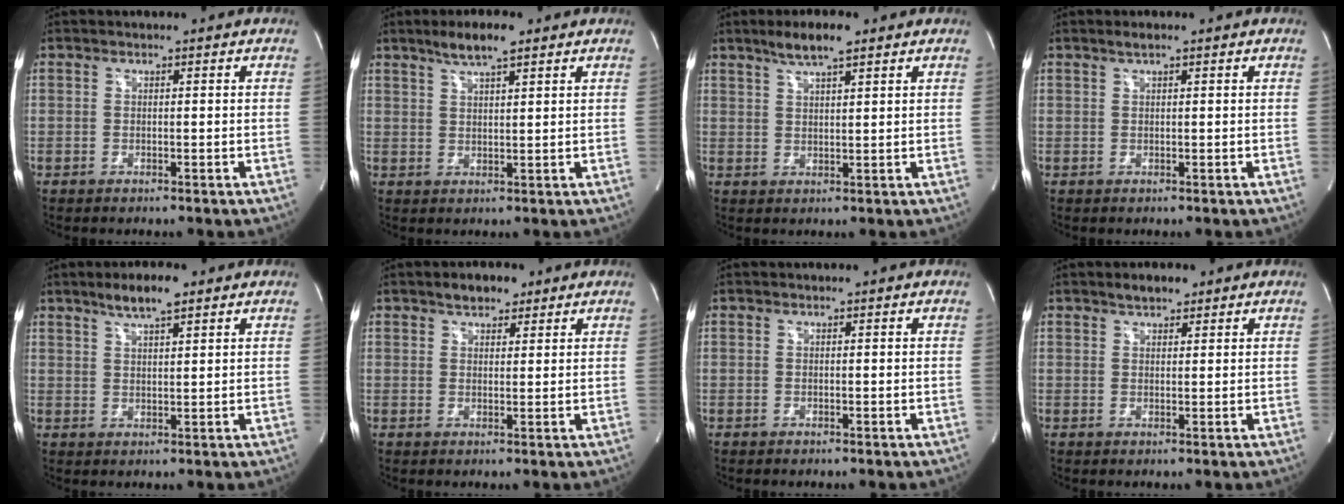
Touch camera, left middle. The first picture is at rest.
{"total": 5.5, "force": [3.8, 0.8, 3.8], "torque": [-0.074, 0.008, 0.068]}
{"total": 5.6, "force": [3.9, 0.8, 3.9], "torque": [-0.076, 0.009, 0.069]}
{"total": 1.1, "force": [0.8, 0.1, 0.8], "torque": [-0.017, 0.005, 0.016]}
{"total": 5.6, "force": [3.9, 0.9, 3.9], "torque": [-0.074, 0.008, 0.067]}
{"total": 3.8, "force": [2.7, 1.9, 1.9], "torque": [-0.032, 0.011, 0.044]}
{"total": 0.0}
{"total": 2.7, "force": [2.0, 1.1, 1.3], "torque": [-0.023, 0.009, 0.032]}